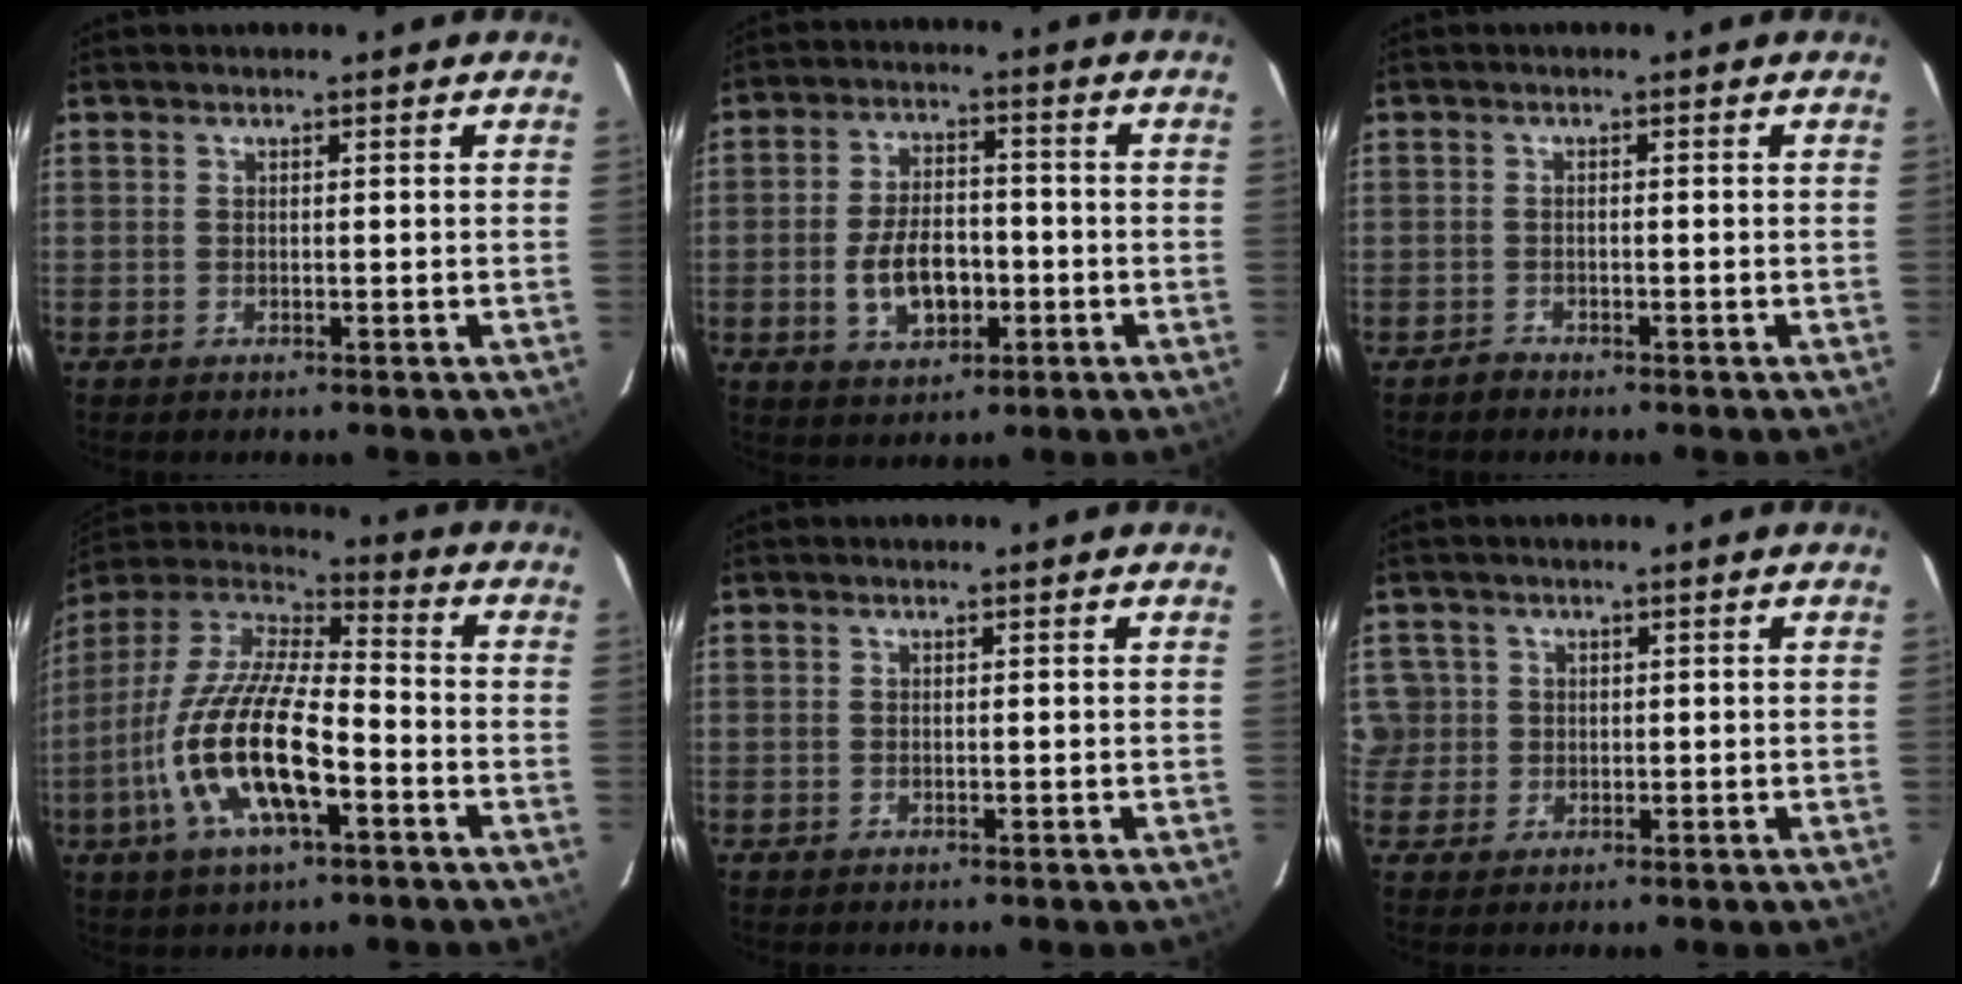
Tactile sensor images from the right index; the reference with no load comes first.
{"total": 9.8, "force": [-2.6, 5.8, 7.4], "torque": [-0.150, 0.010, -0.035]}
{"total": 1.2, "force": [-1.1, 0.6, -0.1], "torque": [0.000, 0.005, -0.020]}
{"total": 18.9, "force": [-6.7, 6.2, 16.5], "torque": [-0.339, -0.016, -0.132]}
{"total": 0.0}
{"total": 4.4, "force": [0.5, 4.4, 0.3], "torque": [0.011, 0.019, 0.013]}